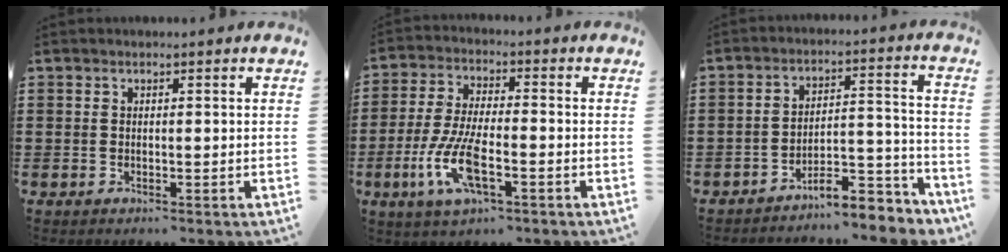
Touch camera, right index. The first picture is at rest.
{"total": 9.3, "force": [-3.5, 2.9, 8.1], "torque": [-0.191, -0.018, -0.070]}
{"total": 7.5, "force": [-6.7, 1.6, 2.8], "torque": [-0.036, 0.021, -0.128]}